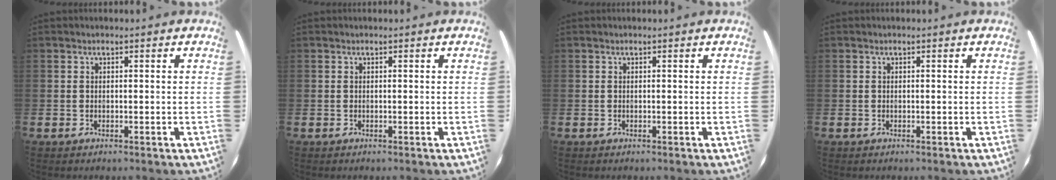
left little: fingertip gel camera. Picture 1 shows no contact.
{"total": 0.0}
{"total": 0.0}
{"total": 0.0}